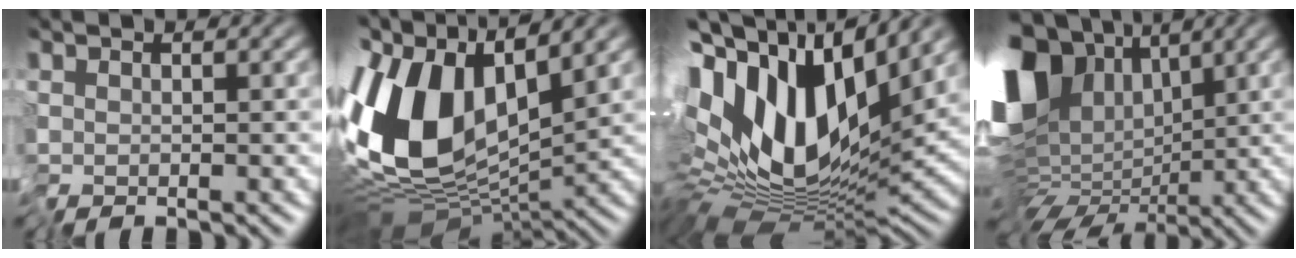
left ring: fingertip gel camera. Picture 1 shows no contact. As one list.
[{"total": 13.1, "force": [0.9, 6.9, 11.1], "torque": [-0.240, 0.007, 0.013]}, {"total": 15.4, "force": [5.1, 7.5, 12.5], "torque": [-0.236, 0.006, 0.091]}, {"total": 14.6, "force": [1.6, 9.8, 10.7], "torque": [-0.195, 0.000, 0.058]}]